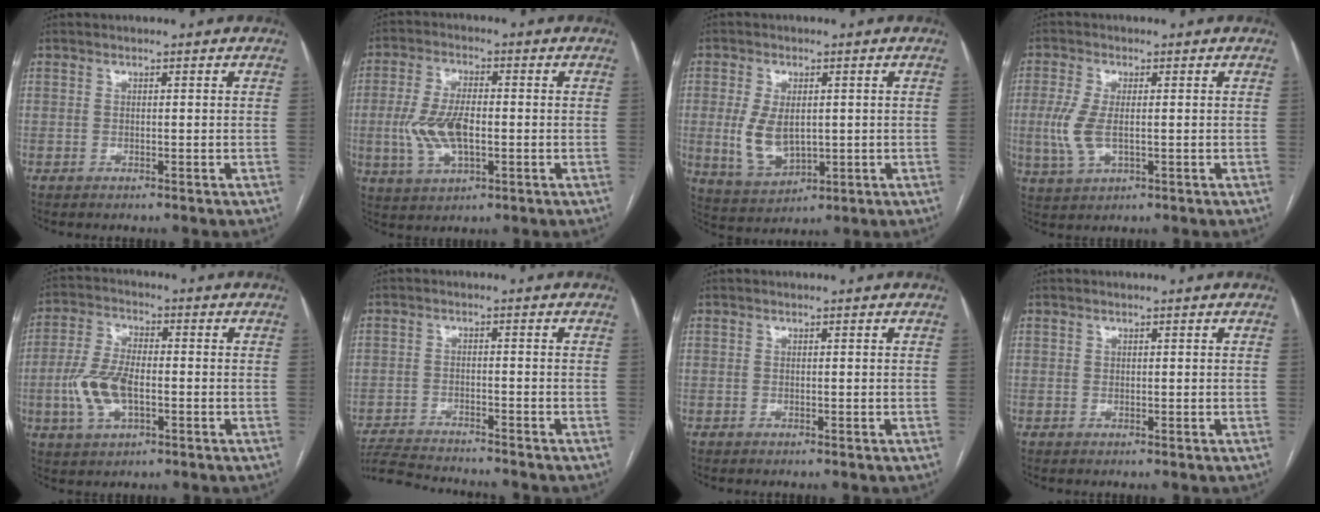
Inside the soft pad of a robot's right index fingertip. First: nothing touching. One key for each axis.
{"total": 8.9, "fx": -1.2, "fy": 3.7, "fz": 8.0, "tx": -0.176, "ty": 0.005, "tz": -0.018}
{"total": 7.7, "fx": 0.1, "fy": 4.4, "fz": 6.3, "tx": -0.132, "ty": -0.004, "tz": 0.015}
{"total": 5.8, "fx": -0.4, "fy": 2.5, "fz": 5.2, "tx": -0.134, "ty": -0.008, "tz": -0.005}
{"total": 8.7, "fx": -2.0, "fy": 3.9, "fz": 7.6, "tx": -0.174, "ty": 0.006, "tz": -0.036}
{"total": 9.3, "fx": -9.0, "fy": 0.4, "fz": 2.5, "tx": -0.043, "ty": -0.008, "tz": -0.150}
{"total": 0.0}
{"total": 0.0}